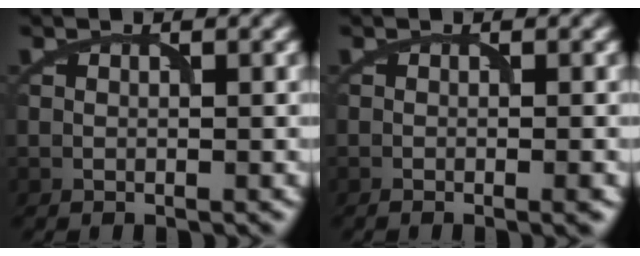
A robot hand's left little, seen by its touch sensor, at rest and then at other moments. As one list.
[{"total": 1.6, "force": [-0.6, 0.4, 1.4], "torque": [-0.012, -0.003, -0.008]}]